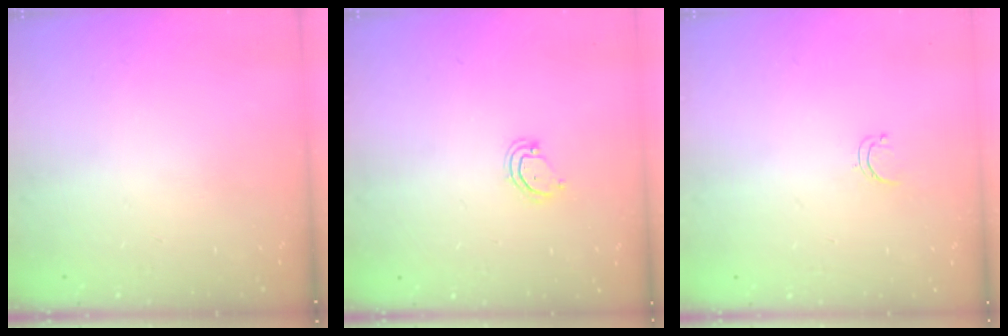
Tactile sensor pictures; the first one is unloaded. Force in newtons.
{"total": 3.7, "press": 3.7, "slide": 0.3}
{"total": 3.5, "press": 3.4, "slide": 0.4}